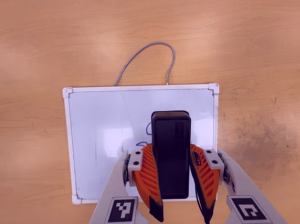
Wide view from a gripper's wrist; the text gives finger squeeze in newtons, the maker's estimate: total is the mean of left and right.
{"total": 9.6, "left": 8.1, "right": 11.1}